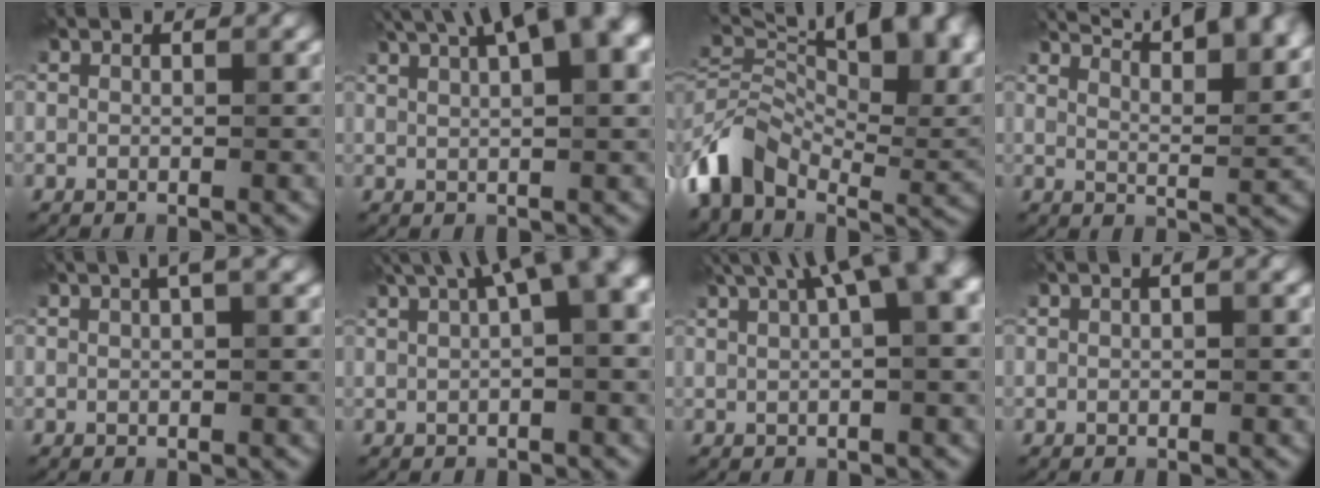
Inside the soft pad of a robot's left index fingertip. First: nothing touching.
{"total": 10.9, "force": [5.4, 3.6, 8.8], "torque": [-0.104, 0.037, 0.072]}
{"total": 13.8, "force": [0.9, 8.3, 10.9], "torque": [-0.216, 0.010, 0.026]}
{"total": 12.9, "force": [9.6, 3.9, 7.7], "torque": [-0.077, 0.039, 0.097]}
{"total": 2.2, "force": [1.1, 0.5, 1.9], "torque": [-0.024, 0.007, 0.012]}
{"total": 10.7, "force": [4.3, 3.9, 8.9], "torque": [-0.099, 0.037, 0.063]}
{"total": 11.9, "force": [5.3, 4.5, 9.7], "torque": [-0.107, 0.047, 0.067]}
{"total": 2.2, "force": [0.8, 0.8, 1.9], "torque": [-0.022, 0.007, 0.004]}